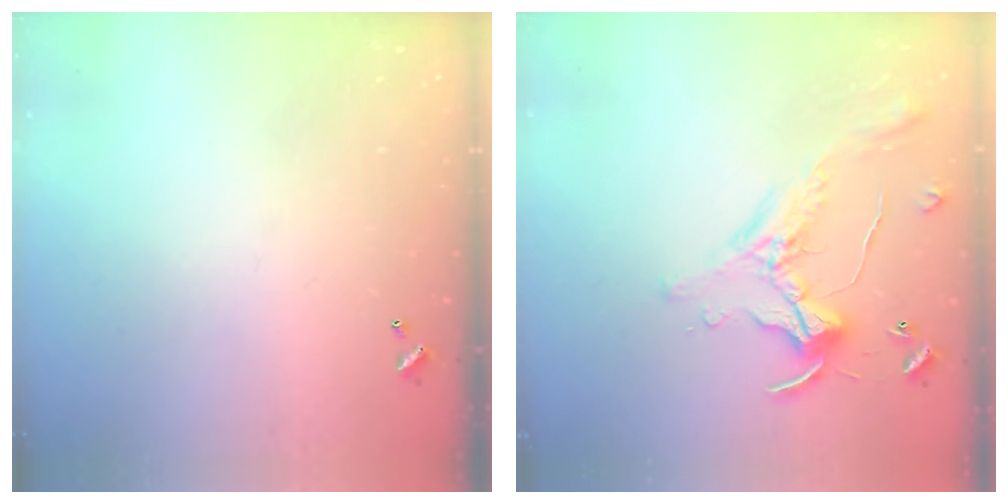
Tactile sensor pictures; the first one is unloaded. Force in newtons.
{"total": 0.7, "press": 0.5, "slide": 0.4}